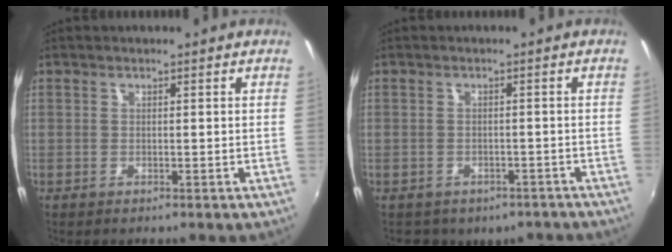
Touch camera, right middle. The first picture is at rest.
{"total": 6.3, "force": [-4.3, 4.1, 2.1], "torque": [-0.047, -0.009, -0.042]}